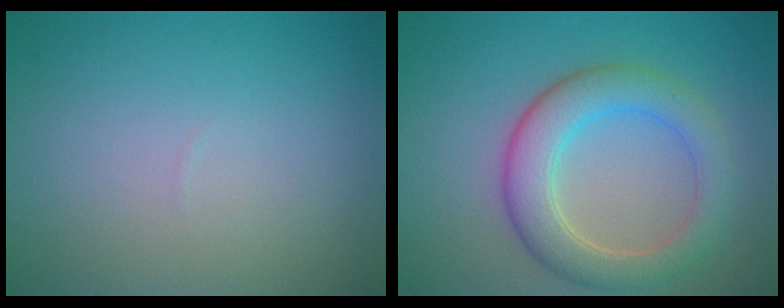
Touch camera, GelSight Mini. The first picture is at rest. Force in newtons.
{"total": 5.5, "press": 5.4, "slide": 0.3}